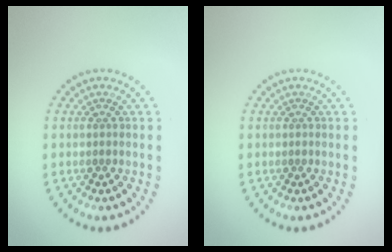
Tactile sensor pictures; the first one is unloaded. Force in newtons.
{"total": 0.0}